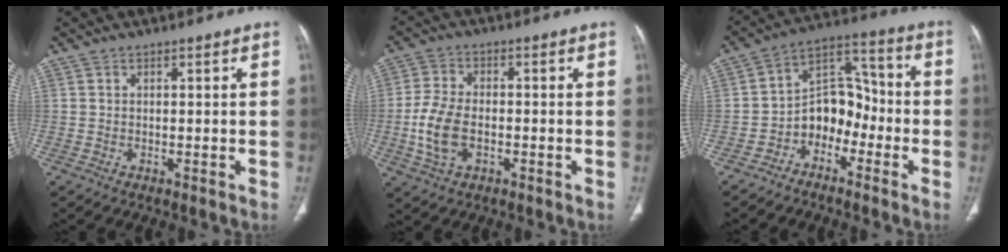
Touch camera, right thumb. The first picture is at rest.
{"total": 8.6, "force": [-1.8, 5.2, 6.6], "torque": [-0.141, 0.011, -0.034]}
{"total": 9.9, "force": [-3.9, 7.3, 5.4], "torque": [-0.047, 0.067, -0.079]}